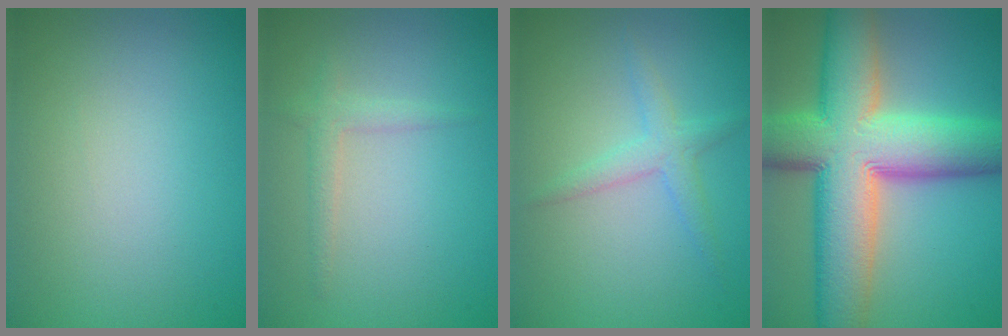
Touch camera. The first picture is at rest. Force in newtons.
{"total": 1.6, "press": 1.6, "slide": 0.1}
{"total": 2.0, "press": 2.0, "slide": 0.1}
{"total": 14.2, "press": 14.2, "slide": 0.8}